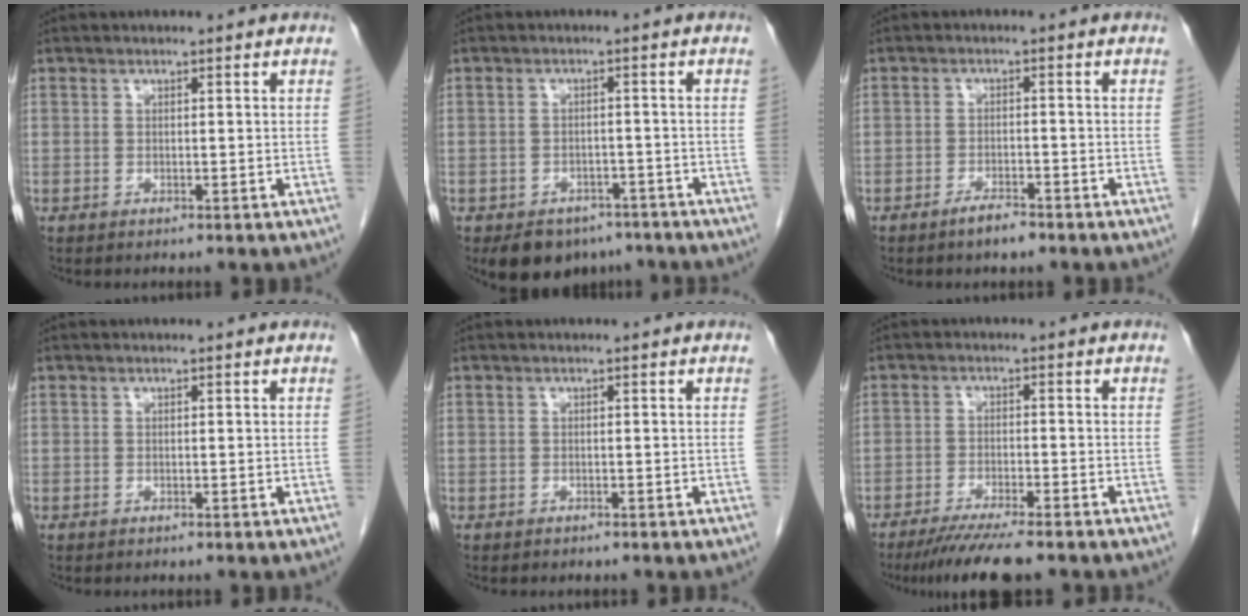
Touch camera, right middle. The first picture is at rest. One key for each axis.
{"total": 7.2, "fx": -5.4, "fy": 4.4, "fz": 1.9, "tx": -0.022, "ty": 0.004, "tz": -0.073}
{"total": 2.8, "fx": -2.2, "fy": 0.5, "fz": 1.6, "tx": -0.035, "ty": -0.003, "tz": -0.038}
{"total": 0.0}
{"total": 0.0}
{"total": 8.0, "fx": -6.4, "fy": 0.4, "fz": 4.8, "tx": -0.076, "ty": -0.021, "tz": -0.104}